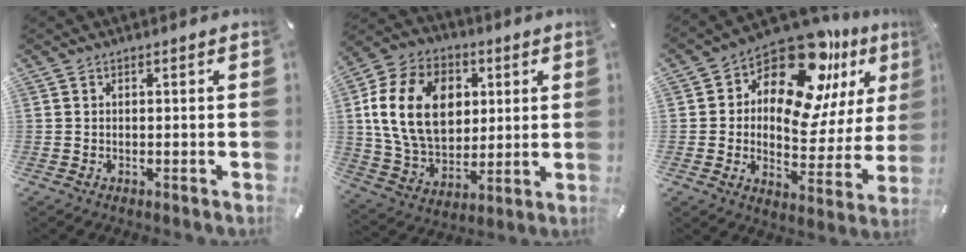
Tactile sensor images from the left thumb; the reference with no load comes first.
{"total": 18.3, "force": [3.5, 13.9, 11.4], "torque": [-0.230, 0.009, 0.065]}
{"total": 16.2, "force": [11.6, 7.9, 8.1], "torque": [-0.130, -0.114, 0.199]}